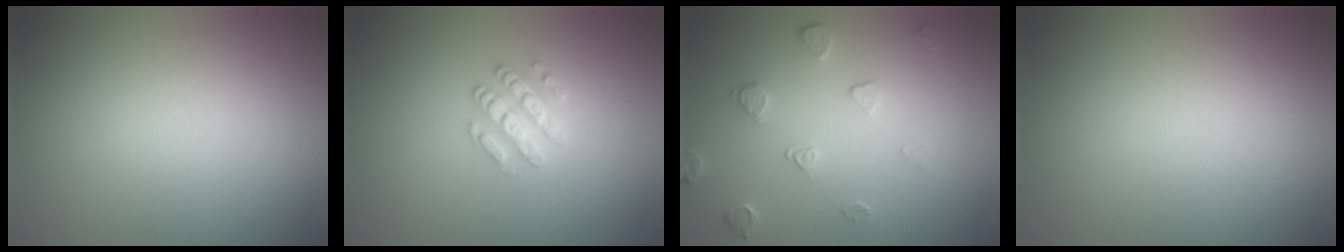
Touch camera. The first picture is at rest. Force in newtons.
{"total": 2.6, "press": 2.6, "slide": 0.3}
{"total": 2.0, "press": 1.3, "slide": 1.5}
{"total": 0.0}